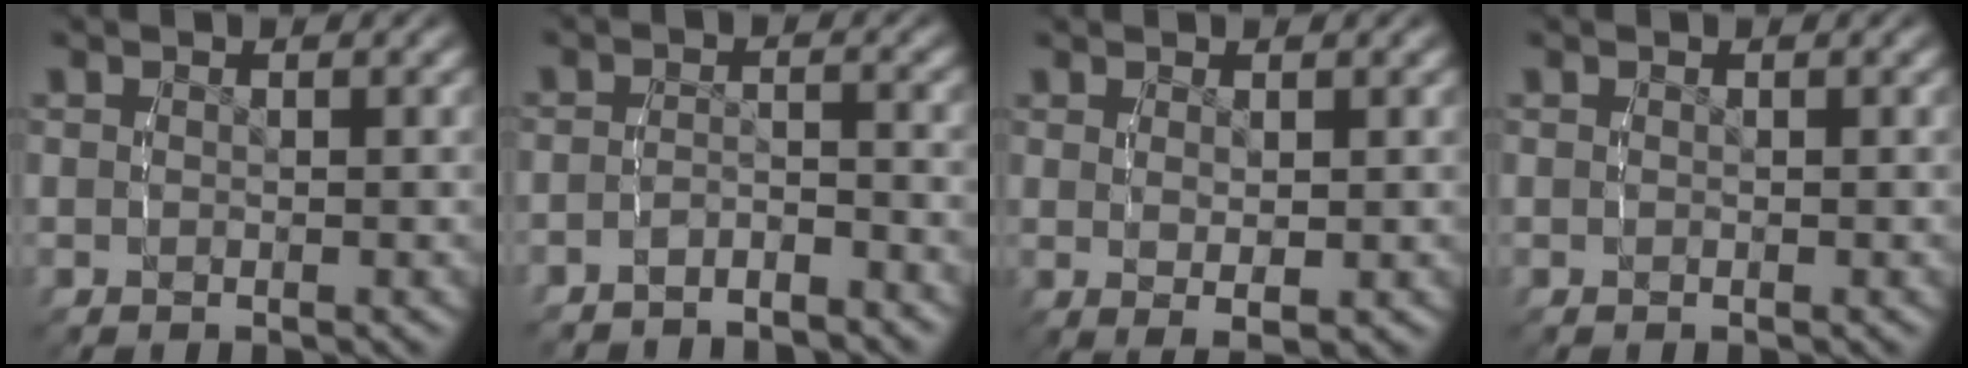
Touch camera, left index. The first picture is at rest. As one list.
[{"total": 3.8, "force": [-3.6, 1.2, 0.5], "torque": [-0.012, -0.013, -0.058]}, {"total": 1.9, "force": [-0.2, 0.1, 1.9], "torque": [-0.030, -0.014, 0.010]}, {"total": 0.0}]